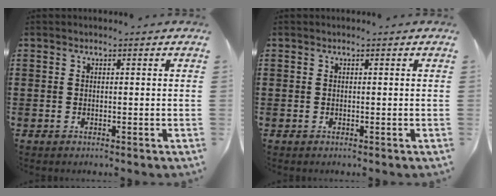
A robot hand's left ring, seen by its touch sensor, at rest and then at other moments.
{"total": 0.0}